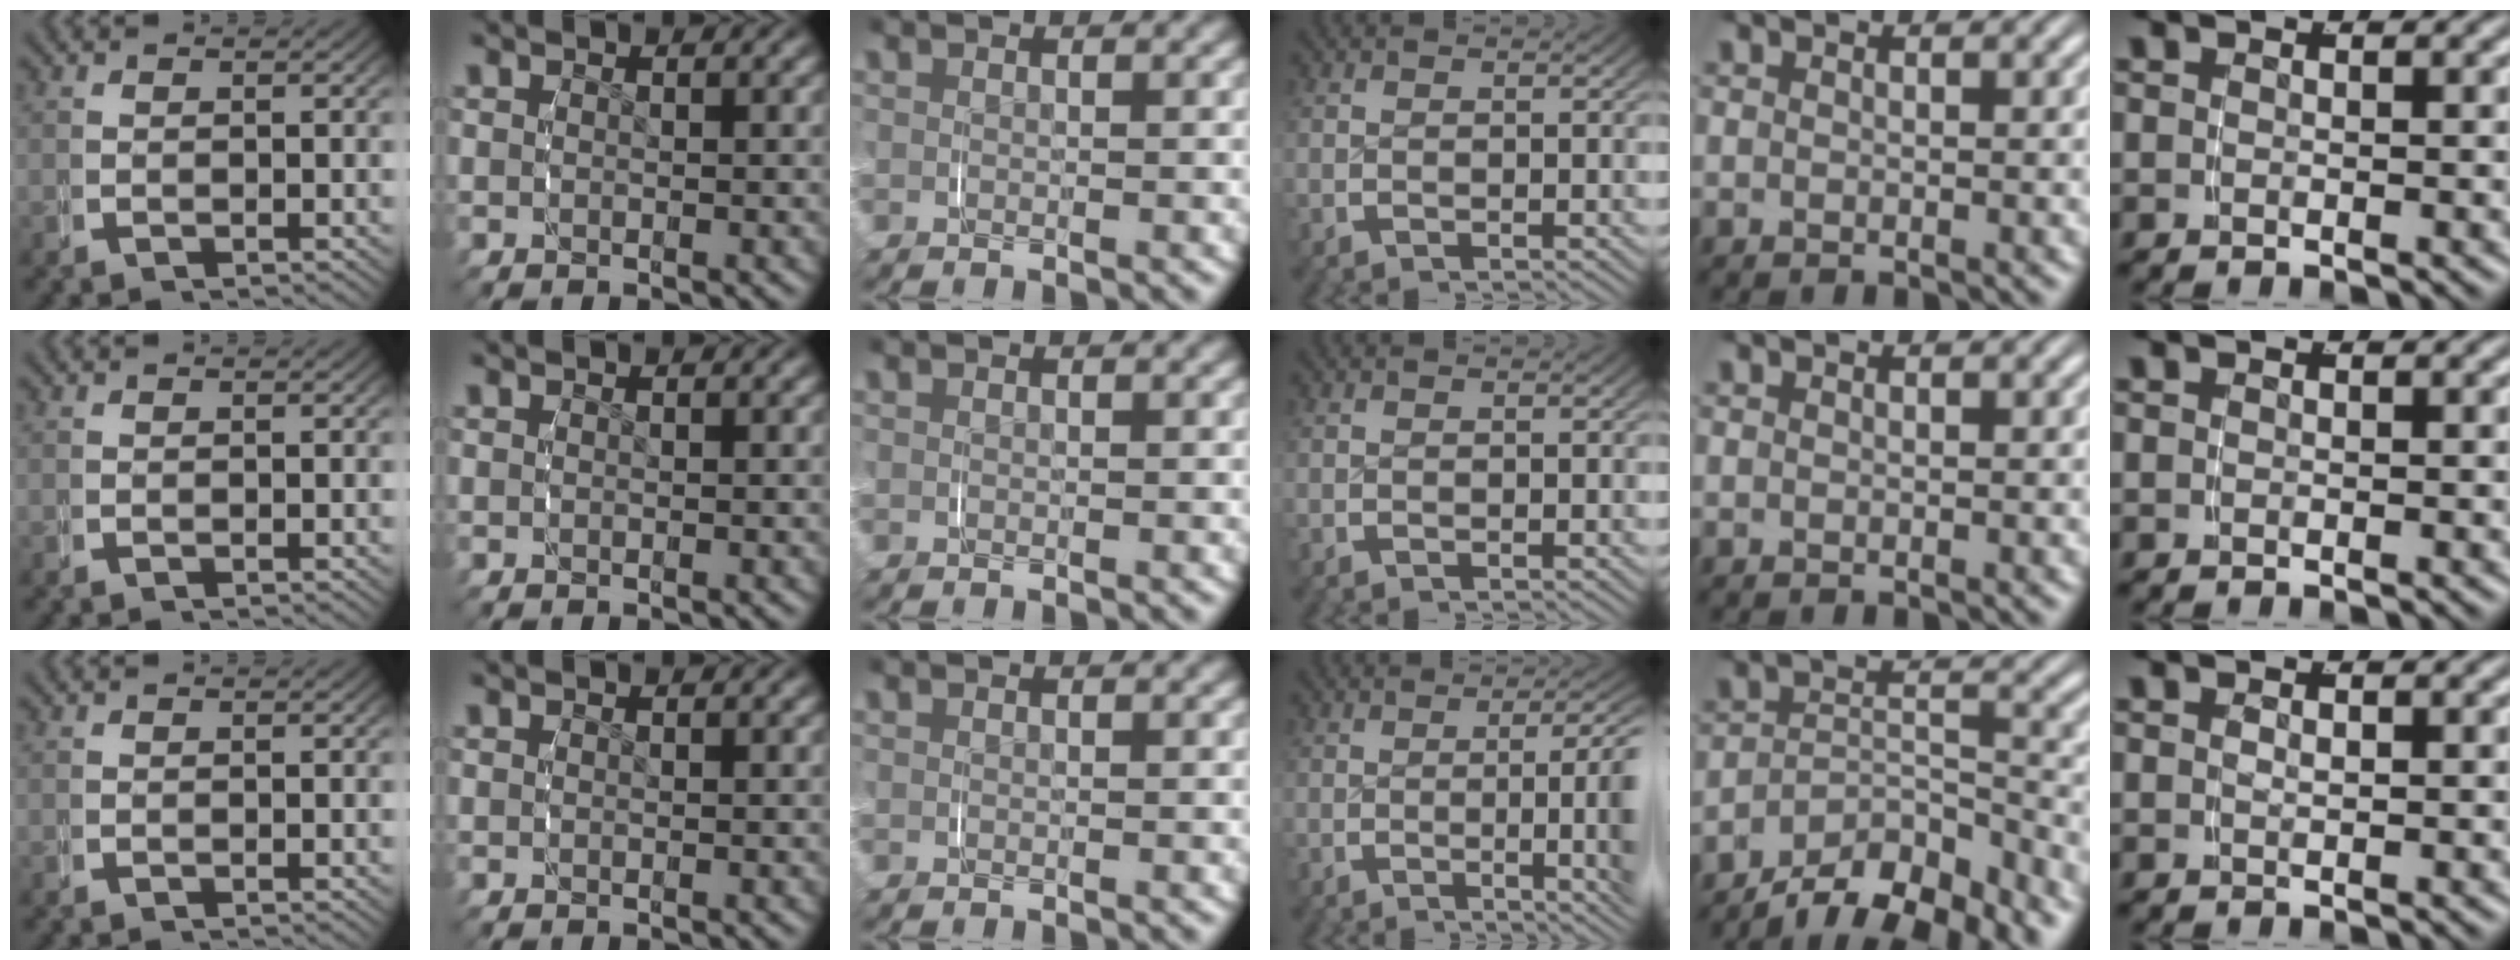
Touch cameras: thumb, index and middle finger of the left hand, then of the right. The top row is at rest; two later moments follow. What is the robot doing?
{"motion": "grasp_and_lifting", "object": "keyboard"}